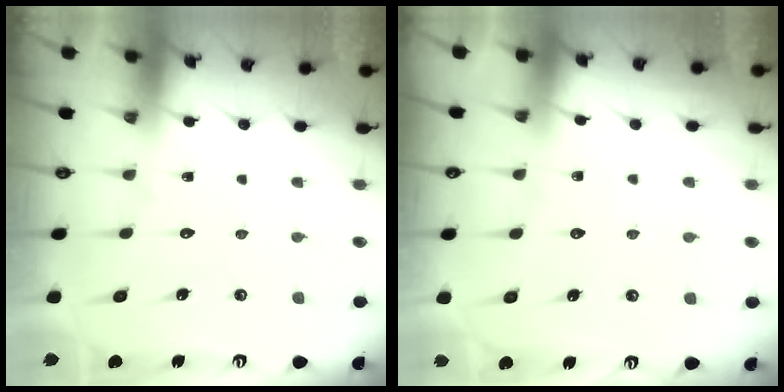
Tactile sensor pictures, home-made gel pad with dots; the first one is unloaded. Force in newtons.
{"total": 1.6, "press": 1.6, "slide": 0.3}